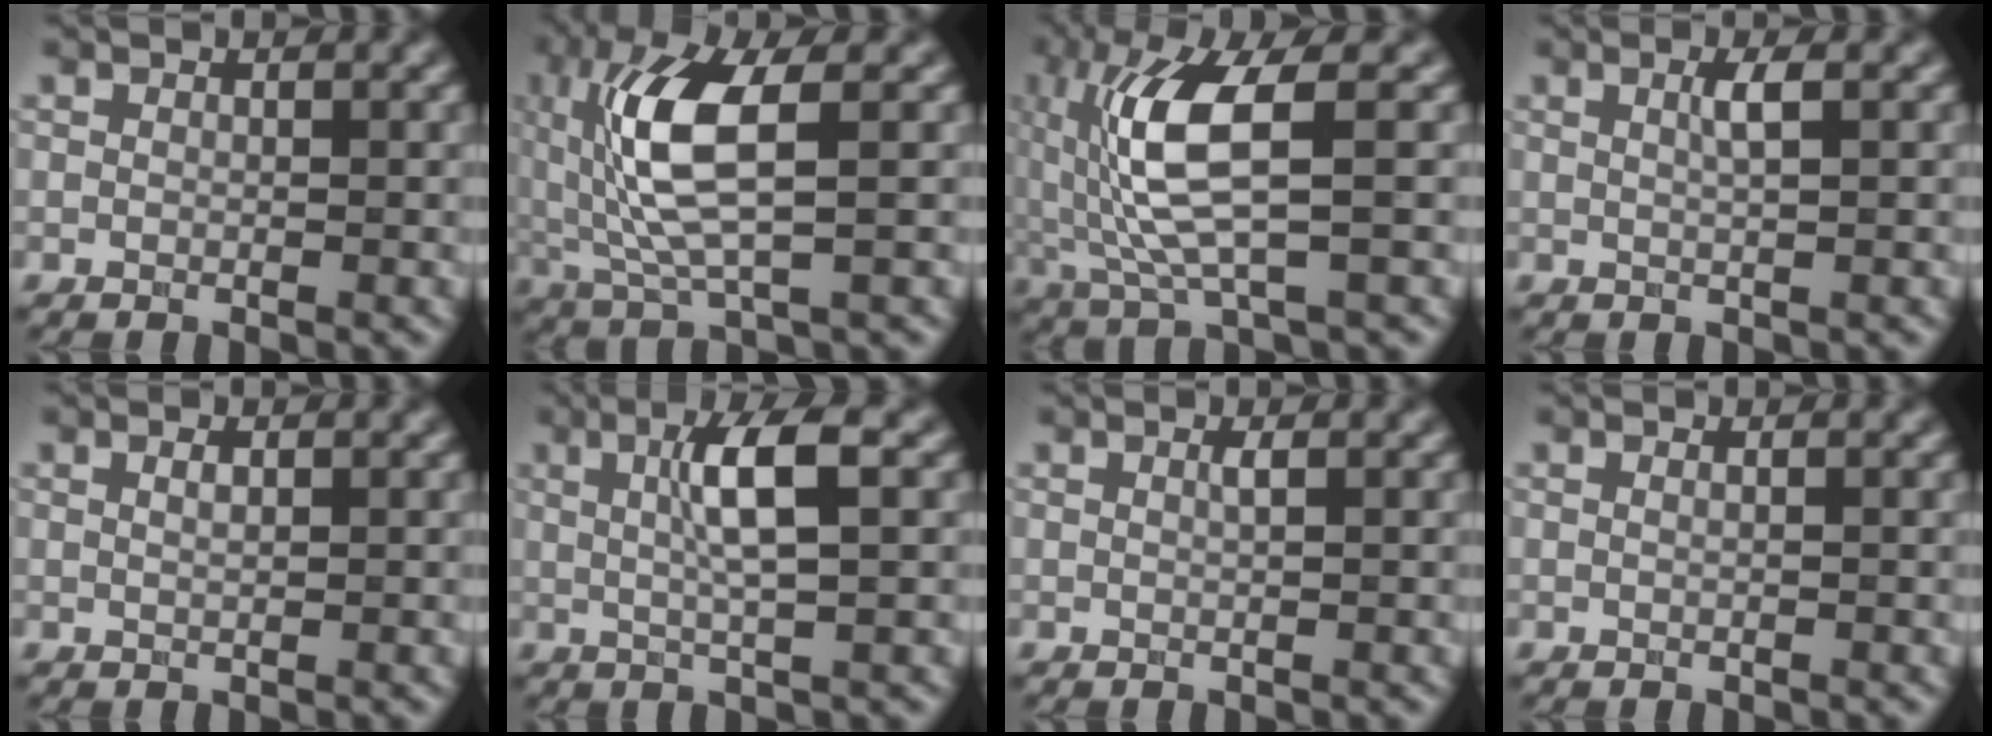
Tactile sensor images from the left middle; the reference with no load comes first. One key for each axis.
{"total": 8.2, "fx": 1.2, "fy": 2.8, "fz": 7.6, "tx": -0.164, "ty": -0.004, "tz": 0.028}
{"total": 8.1, "fx": 0.8, "fy": 2.3, "fz": 7.8, "tx": -0.166, "ty": -0.003, "tz": 0.023}
{"total": 1.7, "fx": 0.3, "fy": 0.4, "fz": 1.6, "tx": -0.029, "ty": 0.003, "tz": 0.003}
{"total": 0.8, "fx": 0.2, "fy": 0.3, "fz": 0.7, "tx": -0.011, "ty": 0.002, "tz": 0.004}
{"total": 5.1, "fx": 0.9, "fy": 1.0, "fz": 4.9, "tx": -0.086, "ty": 0.008, "tz": 0.017}
{"total": 0.7, "fx": 0.1, "fy": 0.2, "fz": 0.7, "tx": -0.008, "ty": 0.004, "tz": 0.000}
{"total": 1.0, "fx": 0.4, "fy": 0.6, "fz": 0.7, "tx": -0.001, "ty": -0.004, "tz": -0.010}